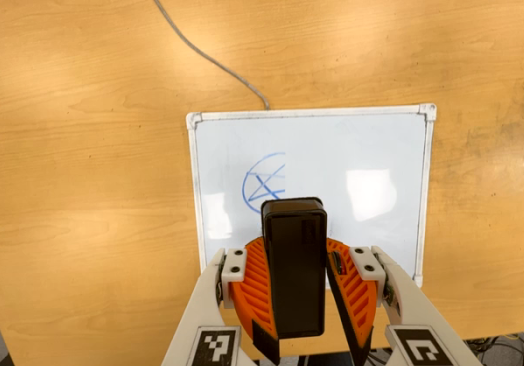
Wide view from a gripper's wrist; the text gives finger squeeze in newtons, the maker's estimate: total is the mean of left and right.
{"total": 7.3, "left": 8.2, "right": 6.4}